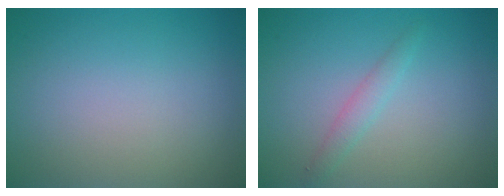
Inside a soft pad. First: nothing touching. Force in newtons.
{"total": 1.1, "press": 1.1, "slide": 0.1}